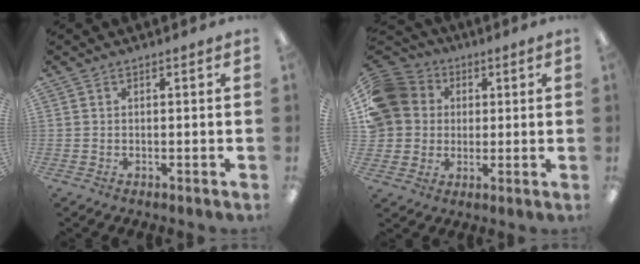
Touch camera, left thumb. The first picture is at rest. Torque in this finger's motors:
{"motor_torque": [0.54, 2.11, -0.01, 0.31, 0.09]}